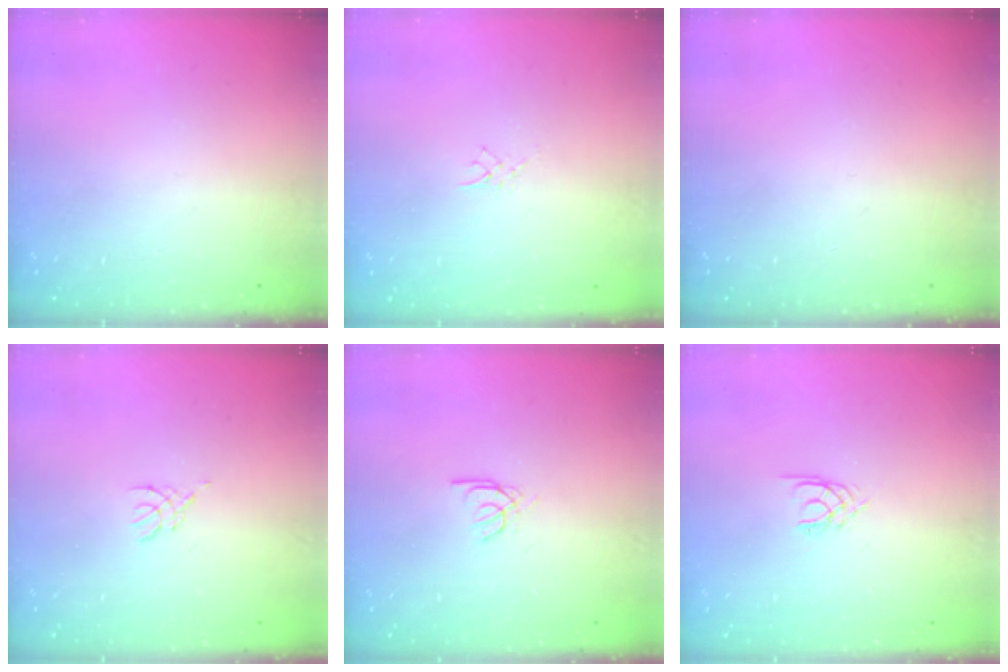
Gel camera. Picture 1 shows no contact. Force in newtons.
{"total": 2.4, "press": 2.4, "slide": 0.4}
{"total": 0.0}
{"total": 1.8, "press": 1.7, "slide": 0.4}
{"total": 2.4, "press": 2.4, "slide": 0.3}
{"total": 2.1, "press": 2.0, "slide": 0.3}